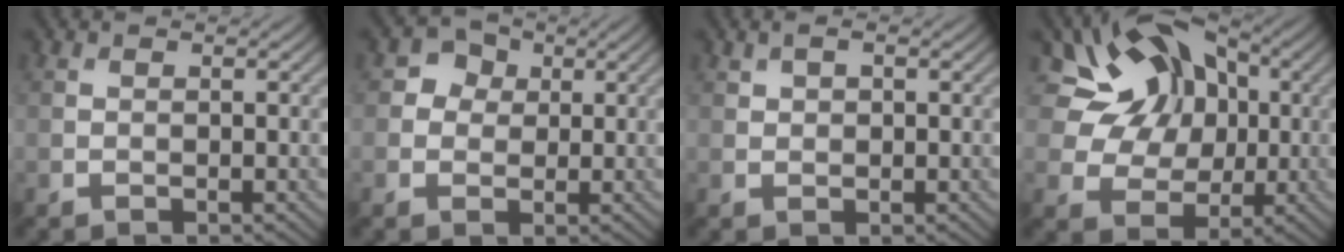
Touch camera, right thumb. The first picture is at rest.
{"total": 3.0, "force": [0.5, 2.7, 1.0], "torque": [-0.016, 0.005, 0.002]}
{"total": 1.7, "force": [0.8, 1.0, 1.2], "torque": [-0.022, 0.003, 0.015]}
{"total": 13.7, "force": [4.3, 10.3, 8.1], "torque": [-0.180, 0.038, 0.057]}